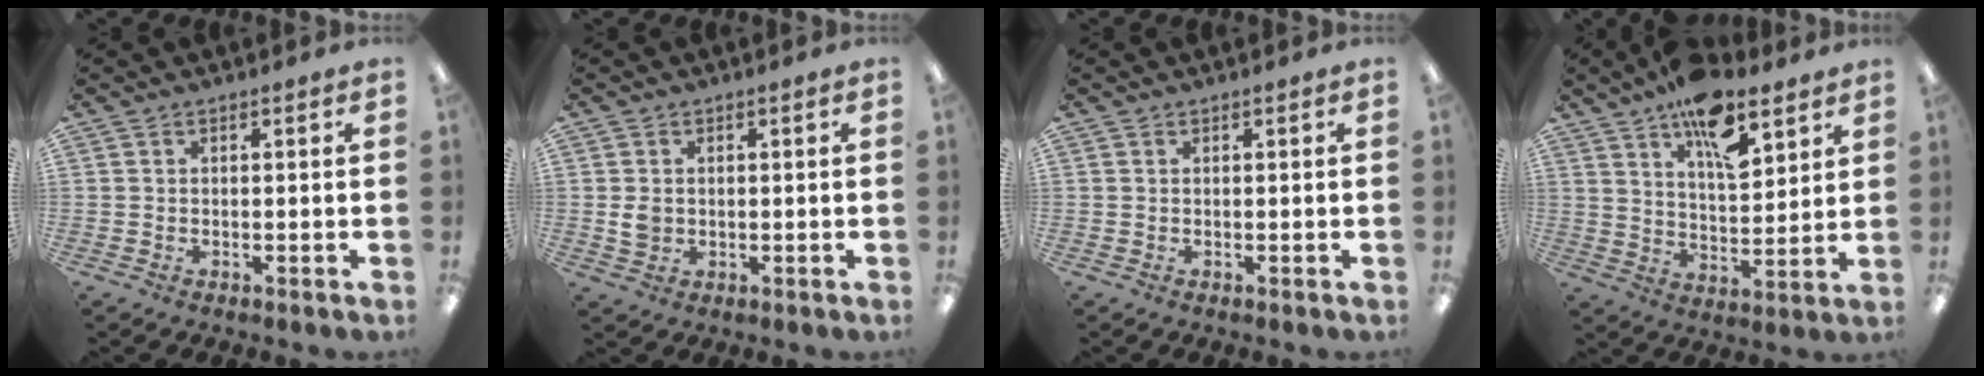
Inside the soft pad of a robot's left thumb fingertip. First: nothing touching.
{"total": 3.0, "force": [0.2, 2.6, 1.5], "torque": [-0.021, 0.002, 0.003]}
{"total": 0.0}
{"total": 15.1, "force": [9.3, 6.8, 9.8], "torque": [-0.142, -0.044, 0.159]}